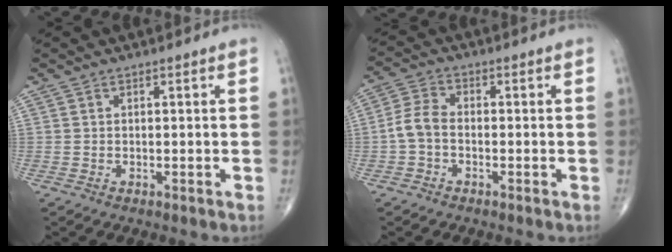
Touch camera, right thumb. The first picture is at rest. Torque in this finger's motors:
{"motor_torque": [-0.20, 0.27, 0.37, -0.16, 0.05]}